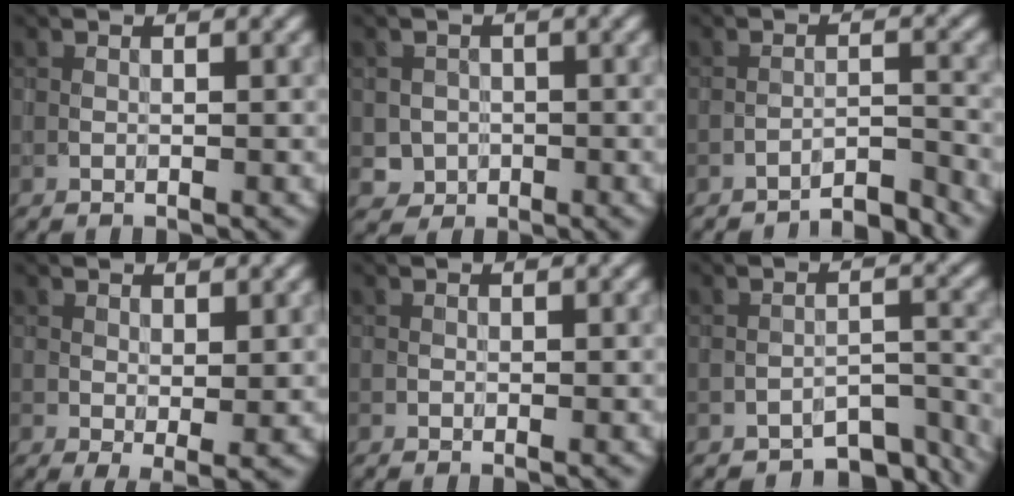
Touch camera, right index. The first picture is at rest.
{"total": 1.8, "force": [-0.5, 1.8, -0.1], "torque": [0.008, 0.001, -0.004]}
{"total": 3.7, "force": [-3.7, 0.2, 0.6], "torque": [0.003, 0.014, -0.056]}
{"total": 1.4, "force": [0.2, 0.4, 1.3], "torque": [-0.021, -0.004, 0.010]}
{"total": 0.0}
{"total": 4.6, "force": [-4.3, 1.2, 1.2], "torque": [-0.007, 0.003, -0.056]}